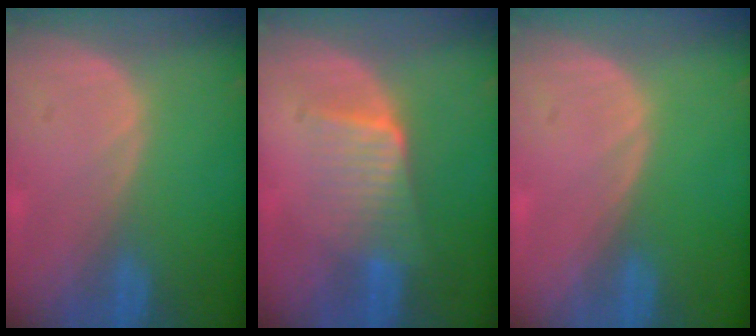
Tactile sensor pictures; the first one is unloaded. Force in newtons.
{"total": 6.3, "press": 5.6, "slide": 2.8}
{"total": 0.0}